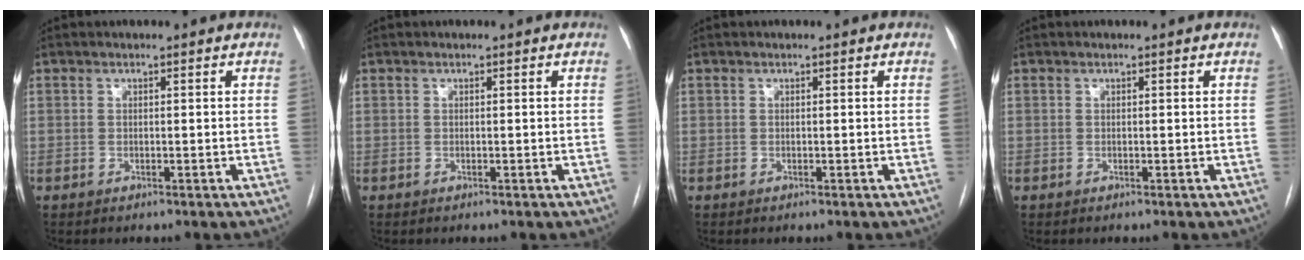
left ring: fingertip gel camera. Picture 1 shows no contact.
{"total": 0.0}
{"total": 0.0}
{"total": 0.0}